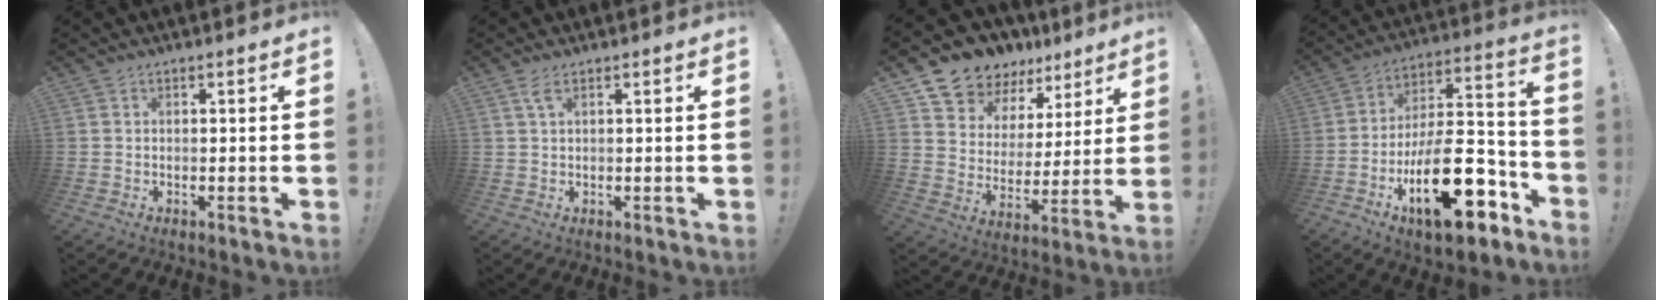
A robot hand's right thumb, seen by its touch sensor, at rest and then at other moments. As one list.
[{"total": 2.6, "force": [1.2, 0.7, 2.2], "torque": [-0.044, 0.000, 0.020]}, {"total": 10.3, "force": [8.7, 5.5, 0.5], "torque": [-0.028, -0.081, 0.165]}, {"total": 26.1, "force": [-10.7, 11.5, 20.9], "torque": [-0.340, 0.068, -0.165]}]